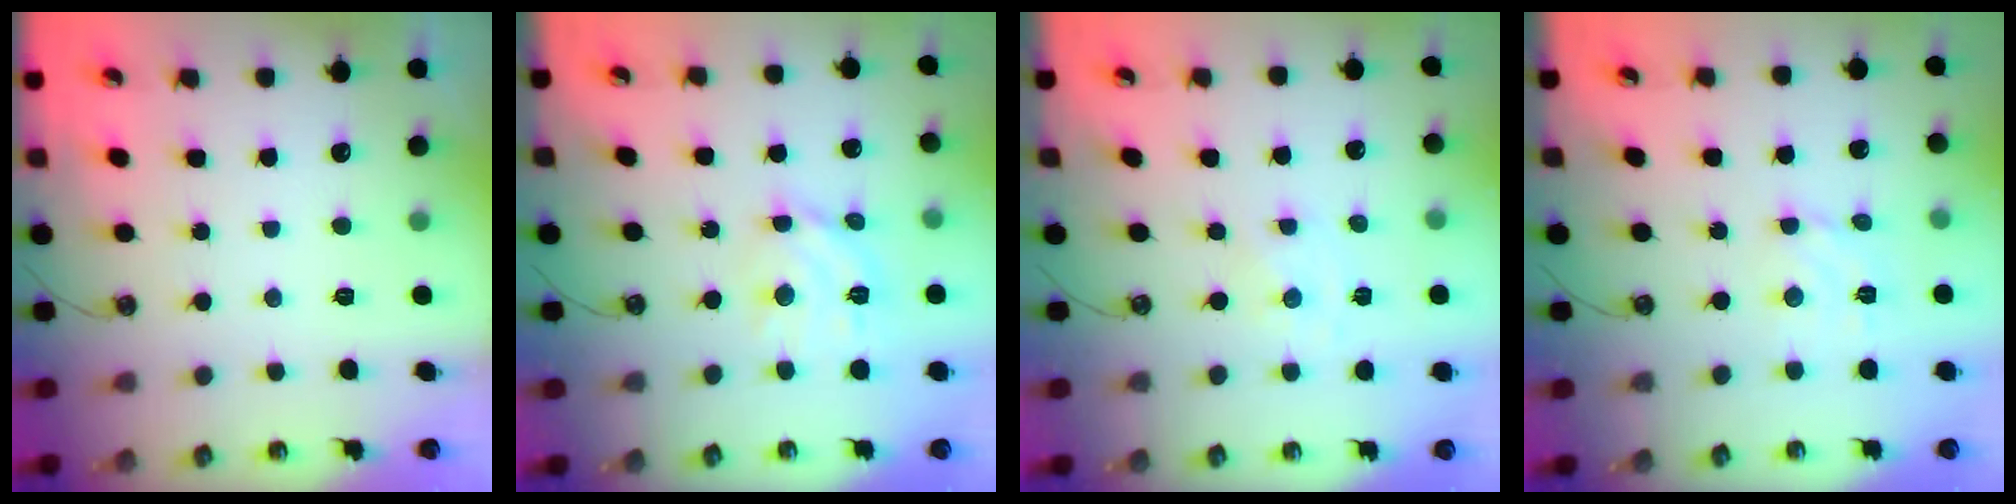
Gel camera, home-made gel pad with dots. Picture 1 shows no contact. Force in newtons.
{"total": 11.9, "press": 11.9, "slide": 1.0}
{"total": 0.0}
{"total": 4.2, "press": 4.1, "slide": 0.6}